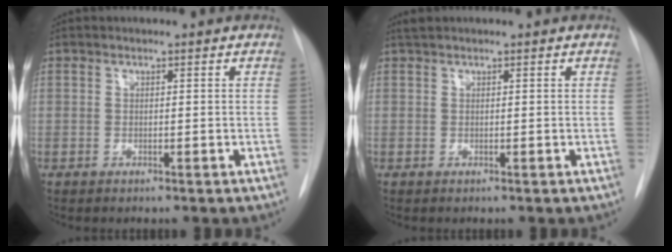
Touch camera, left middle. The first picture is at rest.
{"total": 0.9, "force": [0.8, 0.1, 0.3], "torque": [-0.013, 0.012, 0.019]}